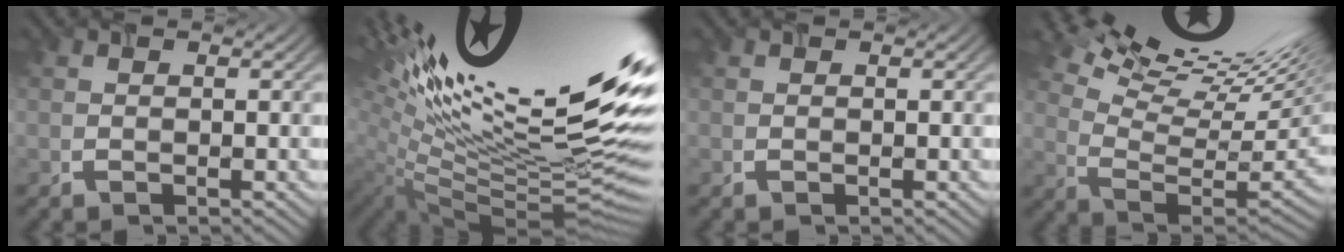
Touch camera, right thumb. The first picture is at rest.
{"total": 20.1, "force": [8.6, 5.3, 17.3], "torque": [-0.246, 0.052, 0.145]}
{"total": 0.0}
{"total": 15.4, "force": [9.4, 4.1, 11.6], "torque": [-0.216, 0.016, 0.140]}